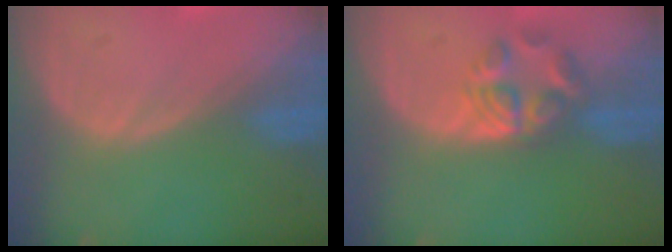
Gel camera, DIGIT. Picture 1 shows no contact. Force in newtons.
{"total": 5.8, "press": 4.9, "slide": 3.0}